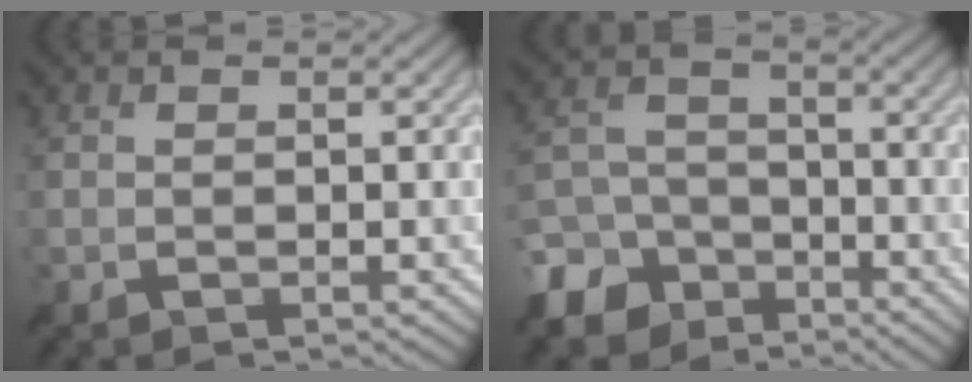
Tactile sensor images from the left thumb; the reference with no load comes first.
{"total": 9.9, "force": [-6.3, 7.1, 2.8], "torque": [-0.081, -0.018, -0.133]}